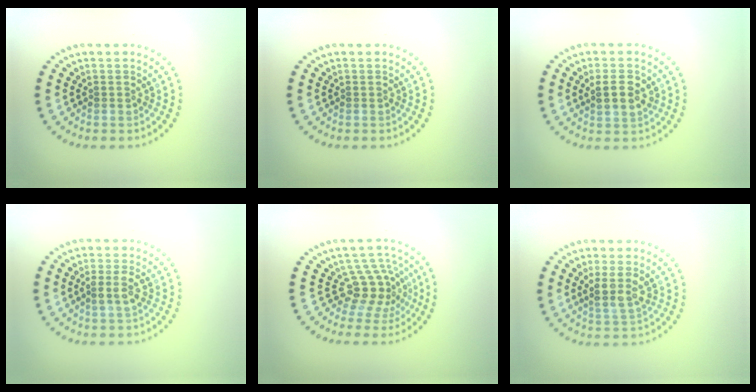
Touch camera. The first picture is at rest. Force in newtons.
{"total": 0.0}
{"total": 2.8, "press": 2.7, "slide": 0.6}
{"total": 1.8, "press": 1.8, "slide": 0.4}
{"total": 3.7, "press": 2.7, "slide": 2.6}
{"total": 2.5, "press": 2.2, "slide": 1.2}